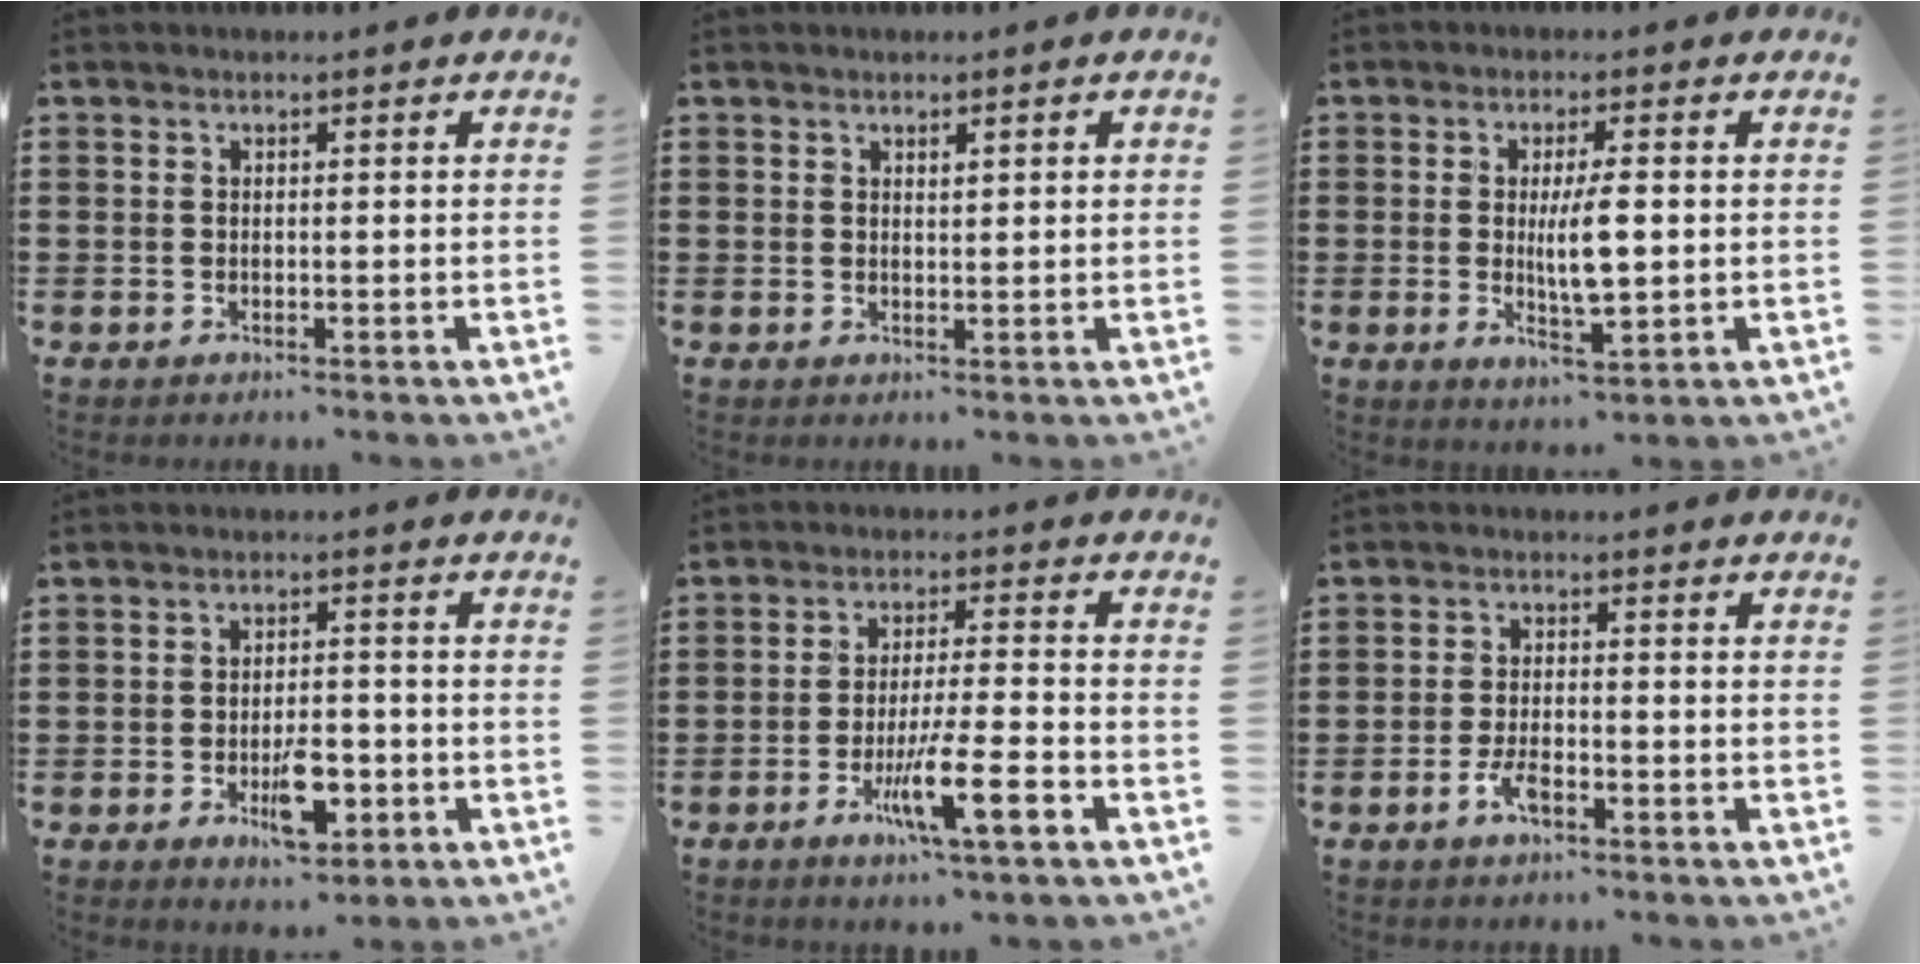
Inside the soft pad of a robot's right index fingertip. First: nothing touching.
{"total": 0.8, "force": [0.5, 0.2, 0.6], "torque": [-0.012, 0.001, 0.010]}
{"total": 6.8, "force": [-0.1, 1.8, 6.6], "torque": [-0.122, -0.007, -0.007]}
{"total": 6.9, "force": [-2.5, 3.0, 5.7], "torque": [-0.085, 0.003, -0.040]}
{"total": 8.9, "force": [-4.1, 0.9, 7.8], "torque": [-0.144, -0.008, -0.075]}
{"total": 4.1, "force": [-2.2, 1.5, 3.1], "torque": [-0.072, 0.001, -0.047]}